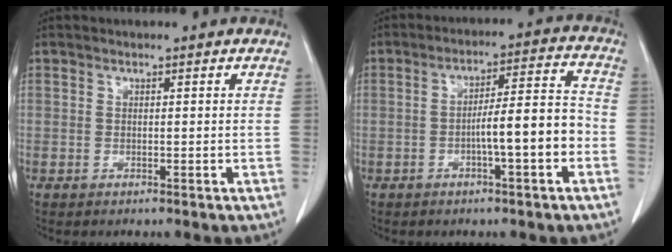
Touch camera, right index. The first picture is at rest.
{"total": 8.7, "force": [-2.6, 0.7, 8.3], "torque": [-0.130, 0.023, -0.039]}